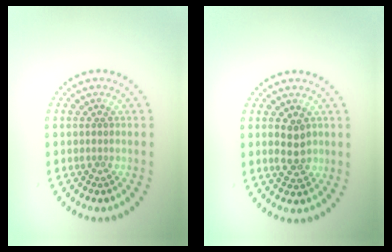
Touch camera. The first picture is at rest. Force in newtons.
{"total": 2.4, "press": 2.4, "slide": 0.2}